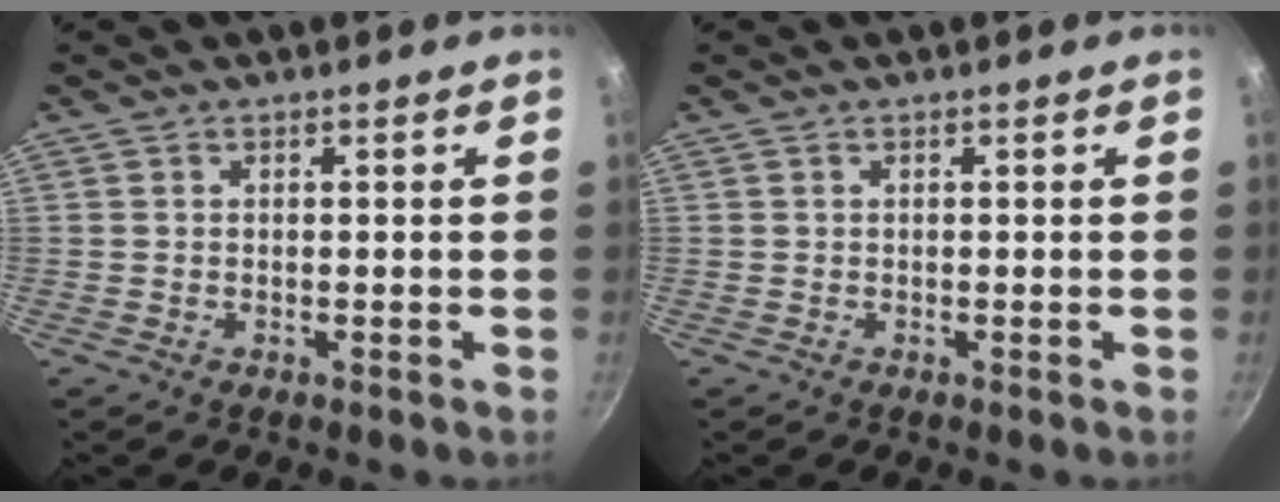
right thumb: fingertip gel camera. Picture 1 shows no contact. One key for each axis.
{"total": 0.0}